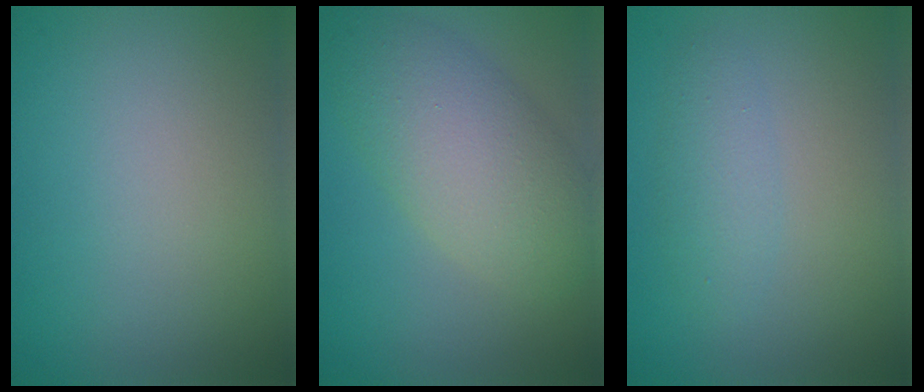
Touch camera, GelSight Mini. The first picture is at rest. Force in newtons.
{"total": 6.6, "press": 6.6, "slide": 0.2}
{"total": 1.0, "press": 1.0, "slide": 0.0}